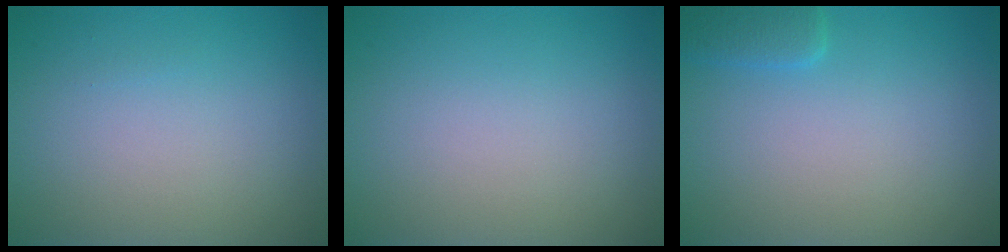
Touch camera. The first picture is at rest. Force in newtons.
{"total": 0.0}
{"total": 1.6, "press": 1.6, "slide": 0.1}